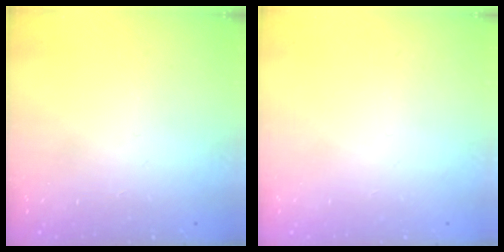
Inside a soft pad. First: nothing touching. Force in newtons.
{"total": 0.0}